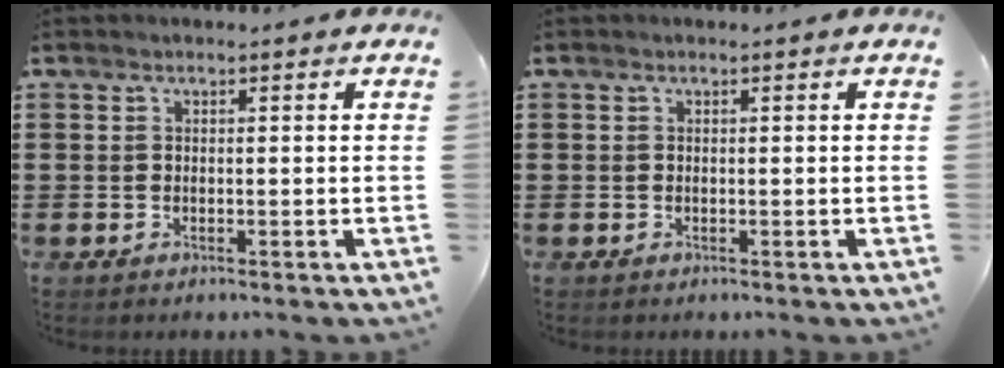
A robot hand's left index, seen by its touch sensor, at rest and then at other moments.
{"total": 0.0}